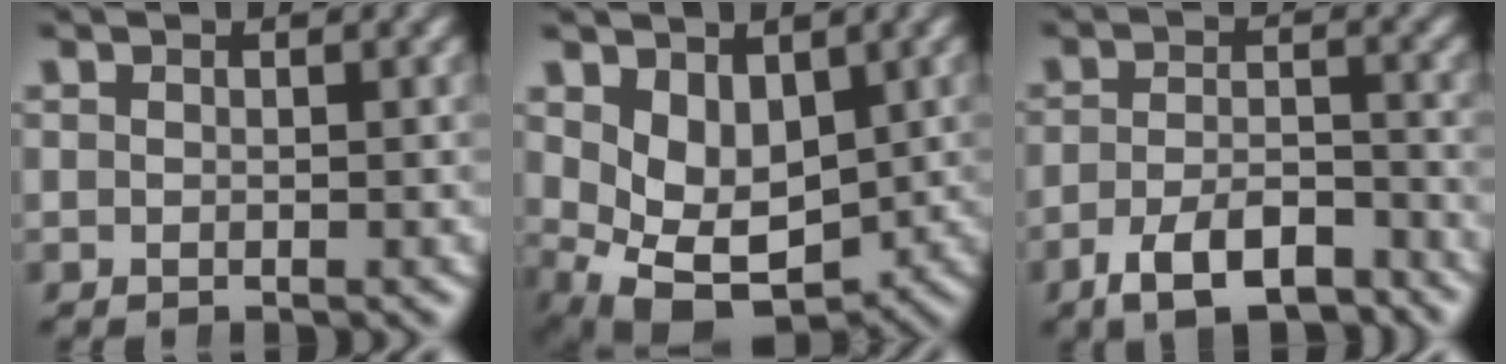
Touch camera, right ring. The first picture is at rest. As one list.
[{"total": 8.5, "force": [-1.2, 6.4, 5.5], "torque": [-0.112, -0.047, -0.002]}, {"total": 5.7, "force": [-4.3, 2.1, 3.2], "torque": [-0.032, -0.015, -0.065]}]